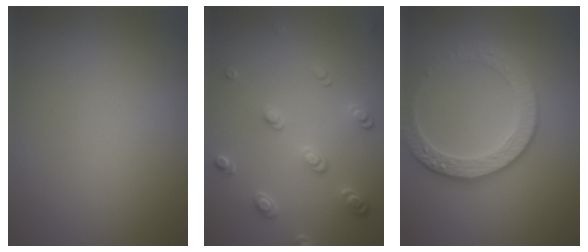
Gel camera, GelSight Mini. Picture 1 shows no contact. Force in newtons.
{"total": 2.6, "press": 2.5, "slide": 0.8}
{"total": 3.7, "press": 3.6, "slide": 0.9}